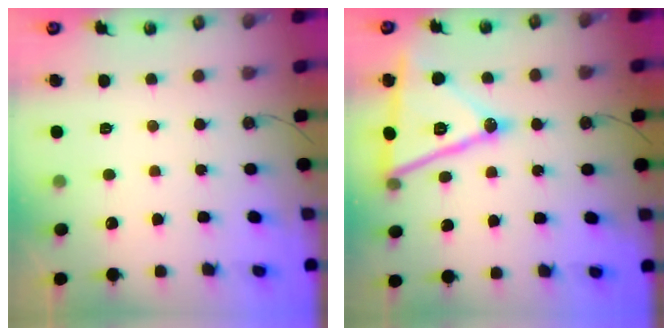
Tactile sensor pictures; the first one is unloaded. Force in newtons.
{"total": 19.0, "press": 18.7, "slide": 3.5}